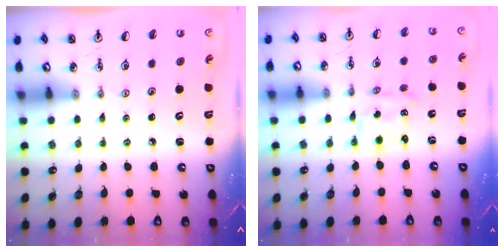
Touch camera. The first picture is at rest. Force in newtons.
{"total": 0.9, "press": 0.9, "slide": 0.1}